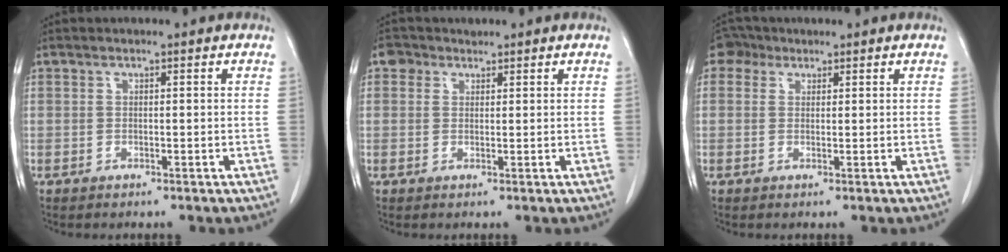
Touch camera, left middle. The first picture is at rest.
{"total": 2.1, "force": [1.3, 1.6, 0.3], "torque": [-0.006, 0.012, 0.019]}
{"total": 2.6, "force": [1.6, 2.1, 0.4], "torque": [-0.008, 0.011, 0.024]}